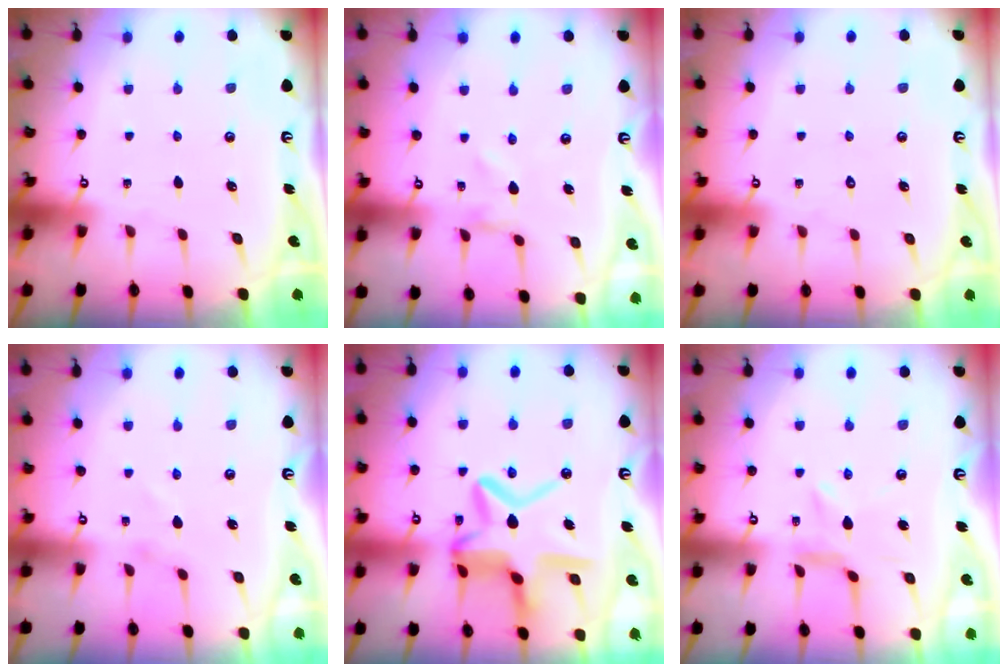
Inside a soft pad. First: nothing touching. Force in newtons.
{"total": 0.9, "press": 0.9, "slide": 0.1}
{"total": 1.7, "press": 1.7, "slide": 0.1}
{"total": 0.9, "press": 0.9, "slide": 0.1}
{"total": 15.4, "press": 15.3, "slide": 1.3}
{"total": 3.8, "press": 3.7, "slide": 0.4}